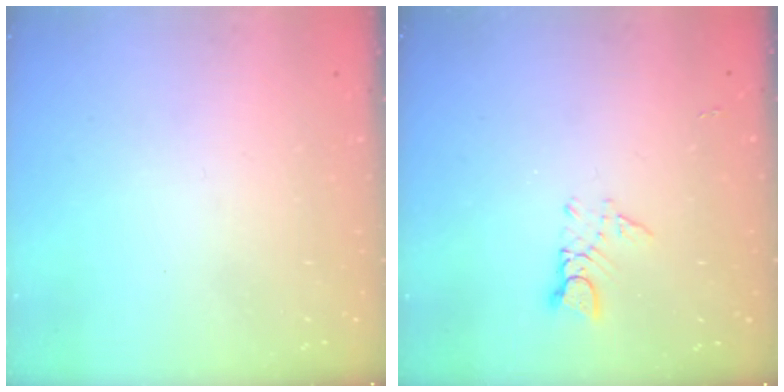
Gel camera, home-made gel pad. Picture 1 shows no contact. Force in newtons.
{"total": 3.1, "press": 3.1, "slide": 0.3}